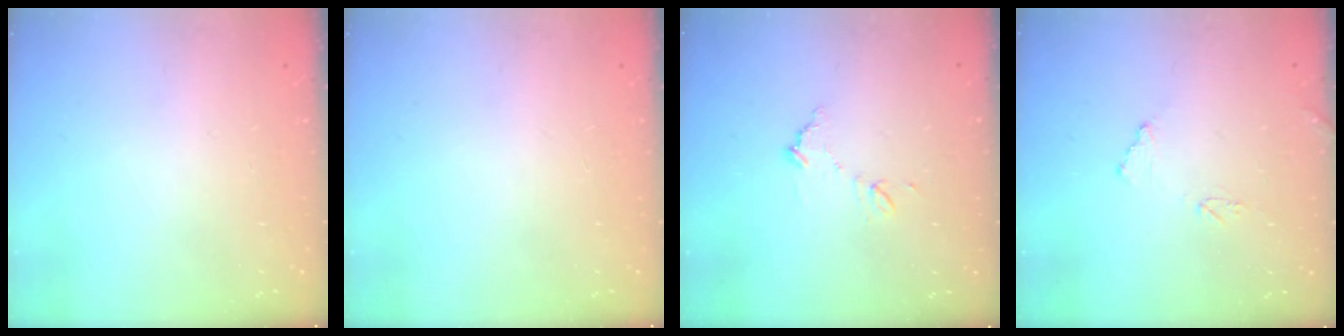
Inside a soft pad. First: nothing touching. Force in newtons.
{"total": 0.0}
{"total": 7.9, "press": 7.9, "slide": 0.5}
{"total": 8.0, "press": 8.0, "slide": 0.4}